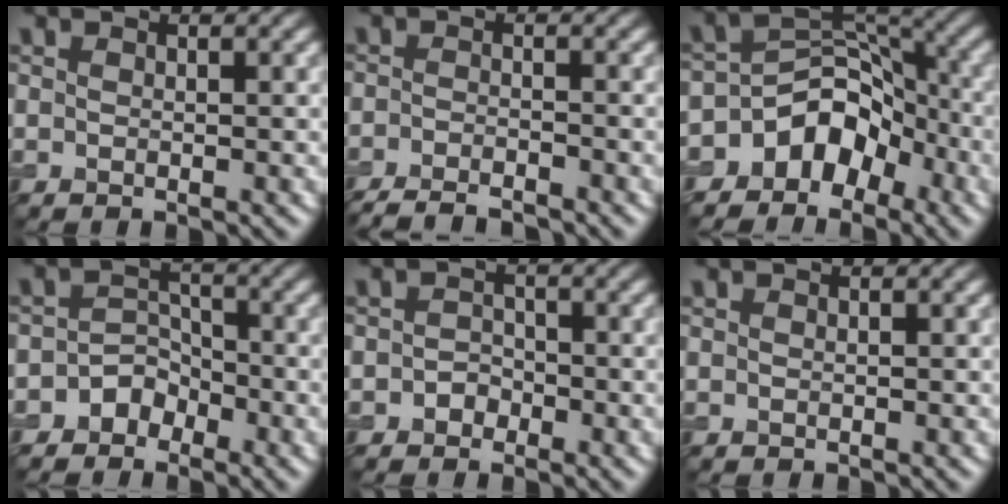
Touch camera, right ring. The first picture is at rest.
{"total": 4.3, "force": [-3.9, 0.7, 1.8], "torque": [-0.034, -0.011, -0.071]}
{"total": 6.5, "force": [-3.9, 4.3, 2.9], "torque": [-0.020, 0.009, -0.073]}
{"total": 2.6, "force": [-1.7, 1.9, 0.6], "torque": [0.005, 0.011, -0.035]}
{"total": 1.4, "force": [-0.8, 1.2, 0.4], "torque": [-0.002, 0.004, -0.015]}
{"total": 0.0}